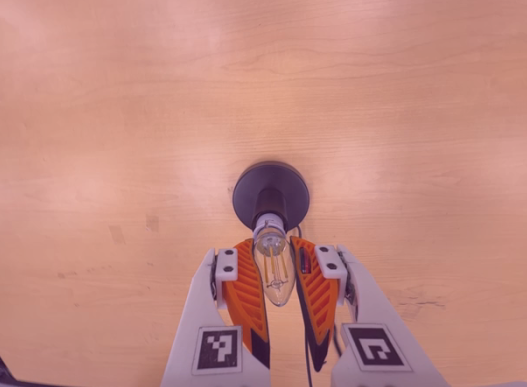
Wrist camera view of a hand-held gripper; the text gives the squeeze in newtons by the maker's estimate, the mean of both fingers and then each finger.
{"total": 22.9, "left": 24.3, "right": 21.5}